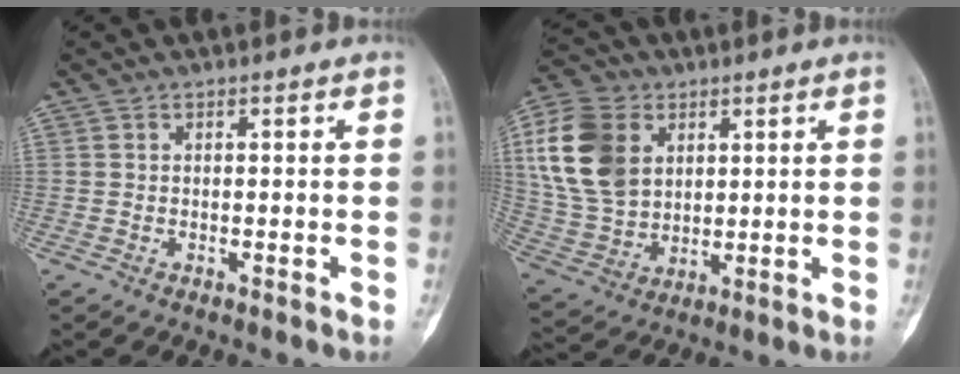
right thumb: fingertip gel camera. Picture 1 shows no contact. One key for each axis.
{"total": 16.0, "fx": 4.7, "fy": 11.8, "fz": 9.8, "tx": -0.178, "ty": -0.003, "tz": 0.093}